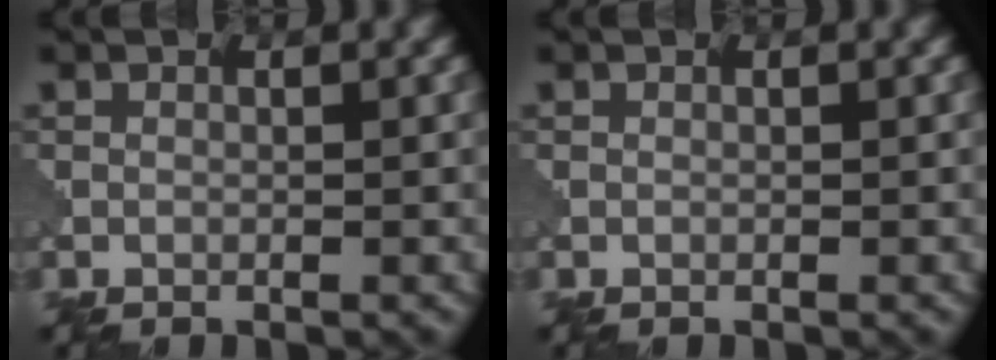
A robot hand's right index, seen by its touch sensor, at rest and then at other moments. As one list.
[{"total": 0.0}]